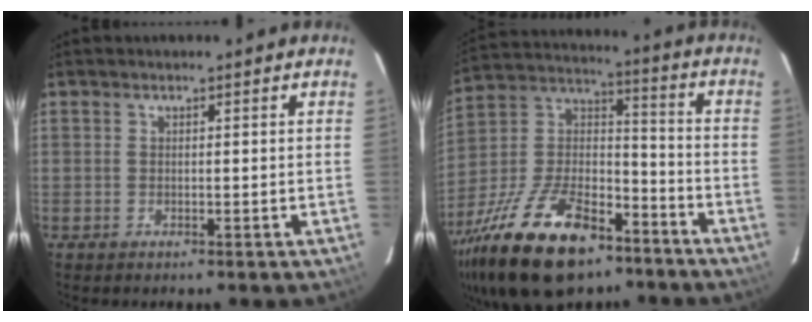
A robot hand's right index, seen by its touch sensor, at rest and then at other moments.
{"total": 26.7, "force": [-16.9, 12.3, 16.6], "torque": [-0.339, -0.004, -0.281]}